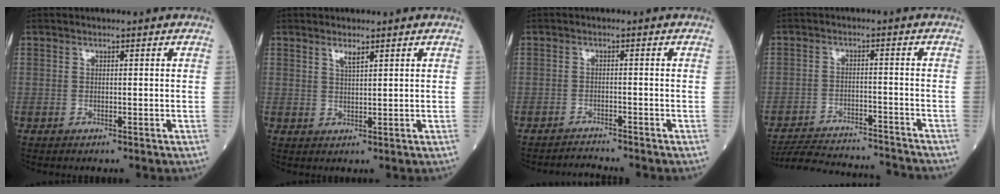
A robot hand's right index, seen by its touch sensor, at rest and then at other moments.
{"total": 1.7, "force": [1.2, 0.2, 1.2], "torque": [-0.025, -0.002, 0.025]}
{"total": 2.3, "force": [-2.1, -0.8, -0.5], "torque": [0.005, -0.017, -0.032]}
{"total": 14.1, "force": [-13.7, 1.5, 2.9], "torque": [-0.058, 0.003, -0.196]}